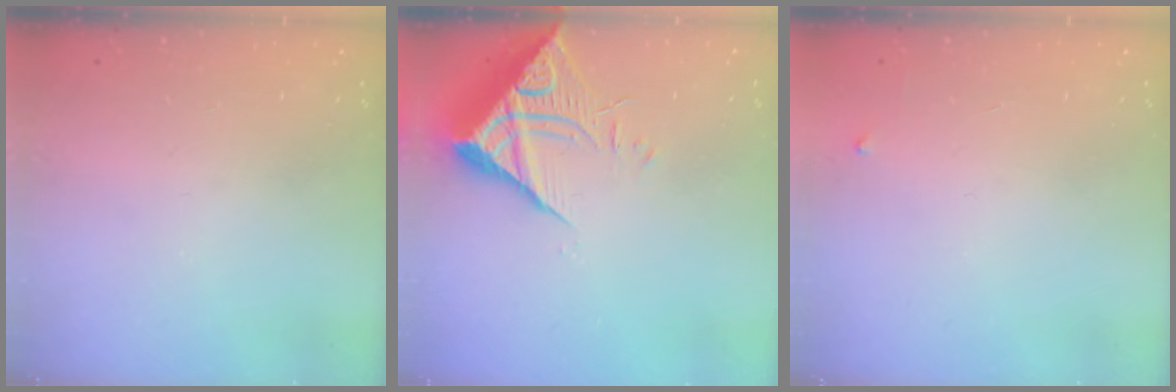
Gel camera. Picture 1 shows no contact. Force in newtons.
{"total": 10.5, "press": 10.4, "slide": 1.0}
{"total": 2.3, "press": 2.3, "slide": 0.3}